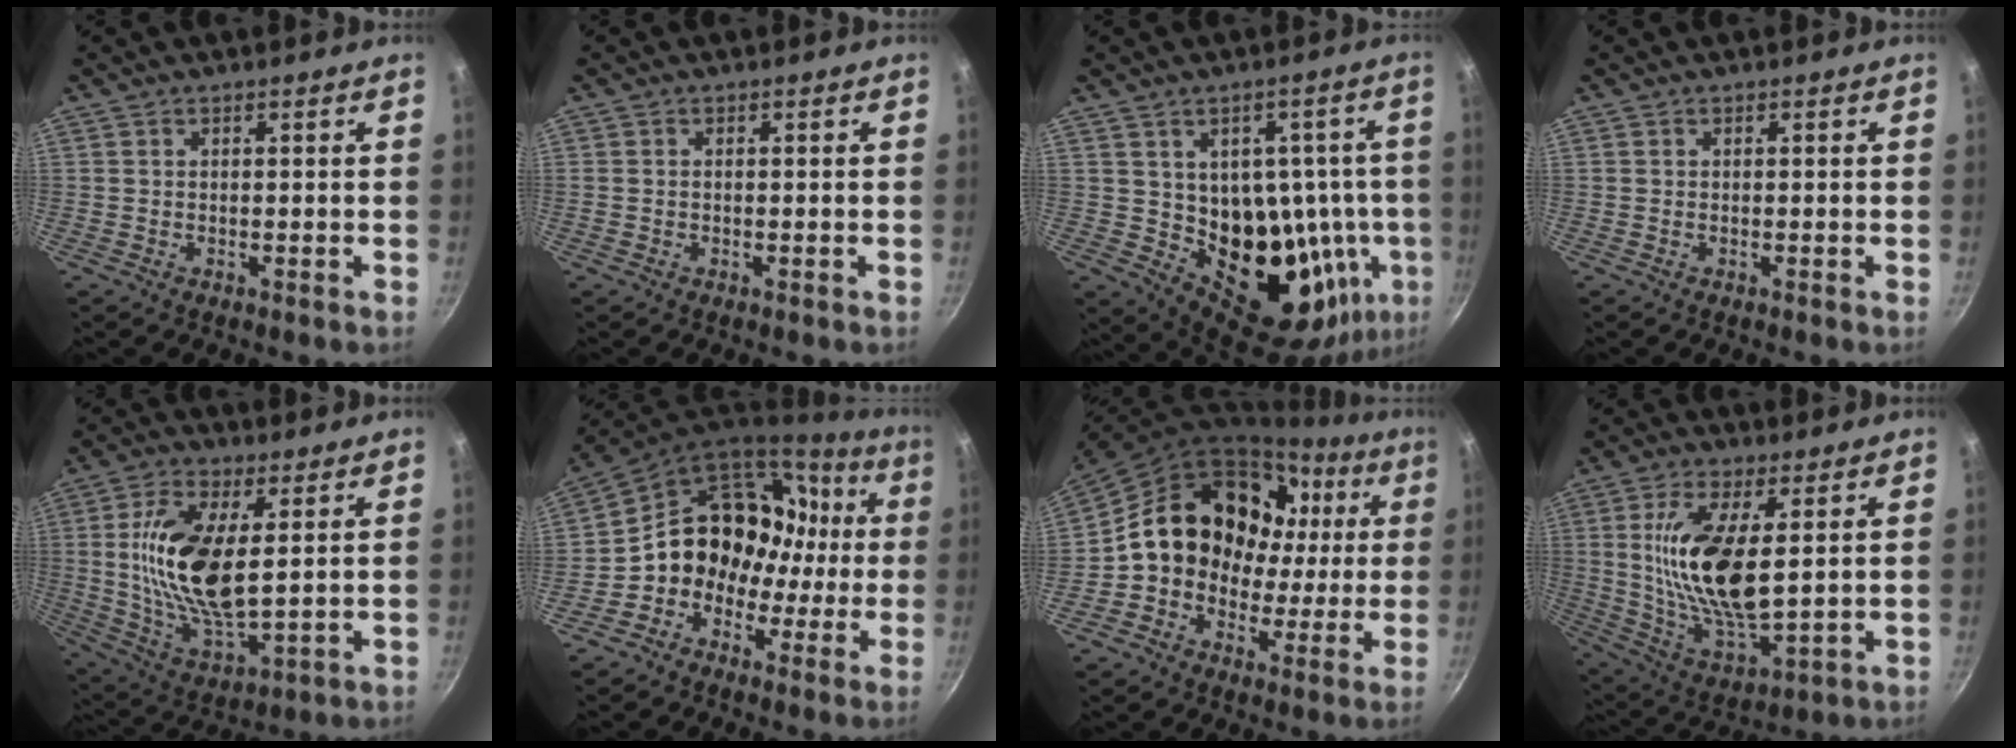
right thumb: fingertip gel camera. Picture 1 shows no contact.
{"total": 0.5, "force": [-0.1, 0.5, 0.2], "torque": [-0.004, 0.002, -0.003]}
{"total": 20.6, "force": [-1.1, 14.6, 14.4], "torque": [-0.122, -0.006, 0.009]}
{"total": 0.0}
{"total": 16.6, "force": [2.7, 7.4, 14.6], "torque": [-0.278, -0.015, 0.054]}
{"total": 17.7, "force": [-1.3, 14.9, 9.5], "torque": [-0.080, 0.074, -0.027]}
{"total": 19.7, "force": [1.7, 16.3, 10.9], "torque": [-0.145, 0.053, 0.023]}
{"total": 17.0, "force": [3.0, 7.0, 15.2], "torque": [-0.288, -0.019, 0.064]}